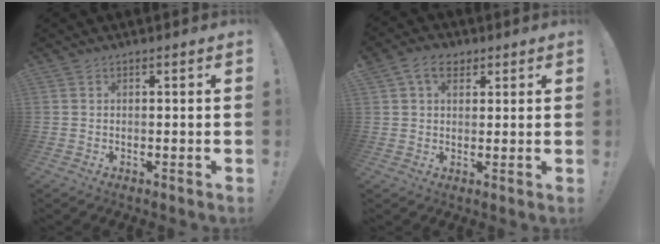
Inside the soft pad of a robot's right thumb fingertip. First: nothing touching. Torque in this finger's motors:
{"motor_torque": [-0.85, 1.29, 0.24, -0.16, 0.06]}